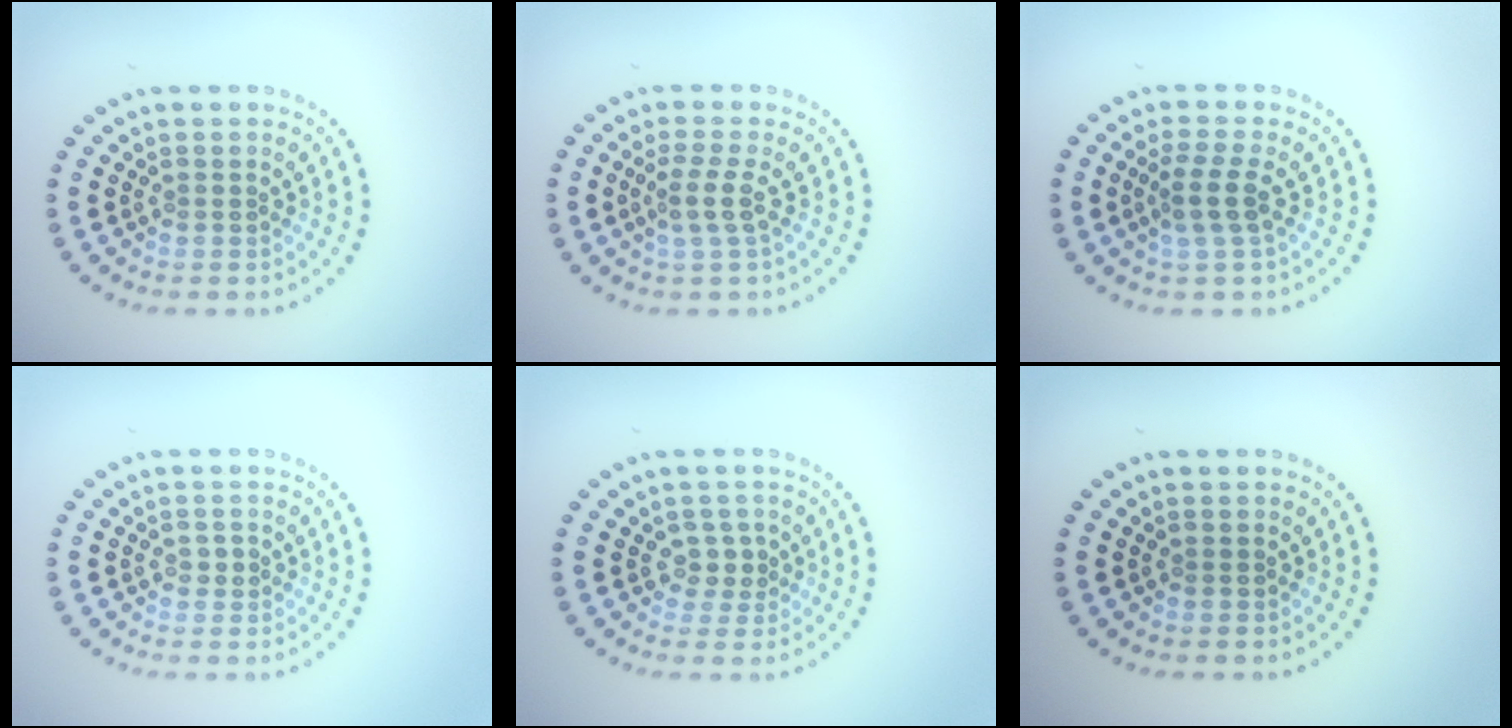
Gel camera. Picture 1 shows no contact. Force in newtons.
{"total": 2.2, "press": 1.6, "slide": 1.5}
{"total": 2.4, "press": 2.0, "slide": 1.4}
{"total": 0.9, "press": 0.9, "slide": 0.1}
{"total": 1.6, "press": 1.4, "slide": 0.9}
{"total": 0.0}